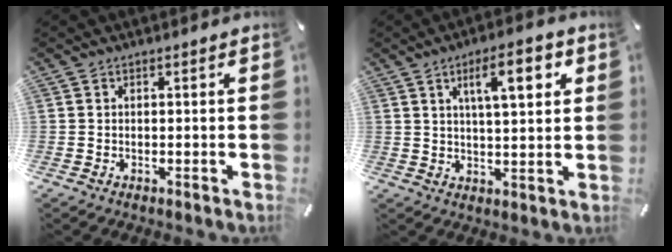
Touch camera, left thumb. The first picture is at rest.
{"total": 10.6, "force": [4.6, 3.3, 8.9], "torque": [-0.141, -0.007, 0.071]}